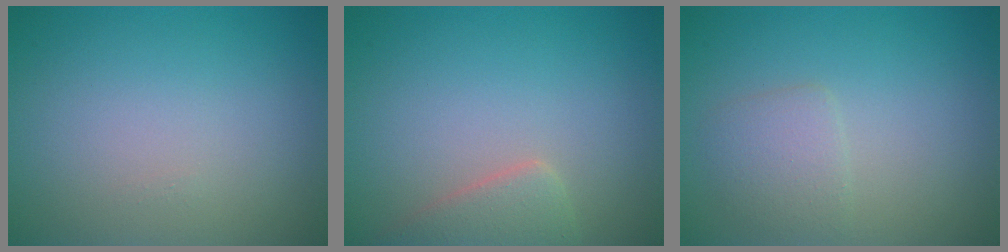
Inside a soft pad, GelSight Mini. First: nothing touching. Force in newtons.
{"total": 2.6, "press": 2.6, "slide": 0.3}
{"total": 1.9, "press": 1.9, "slide": 0.0}